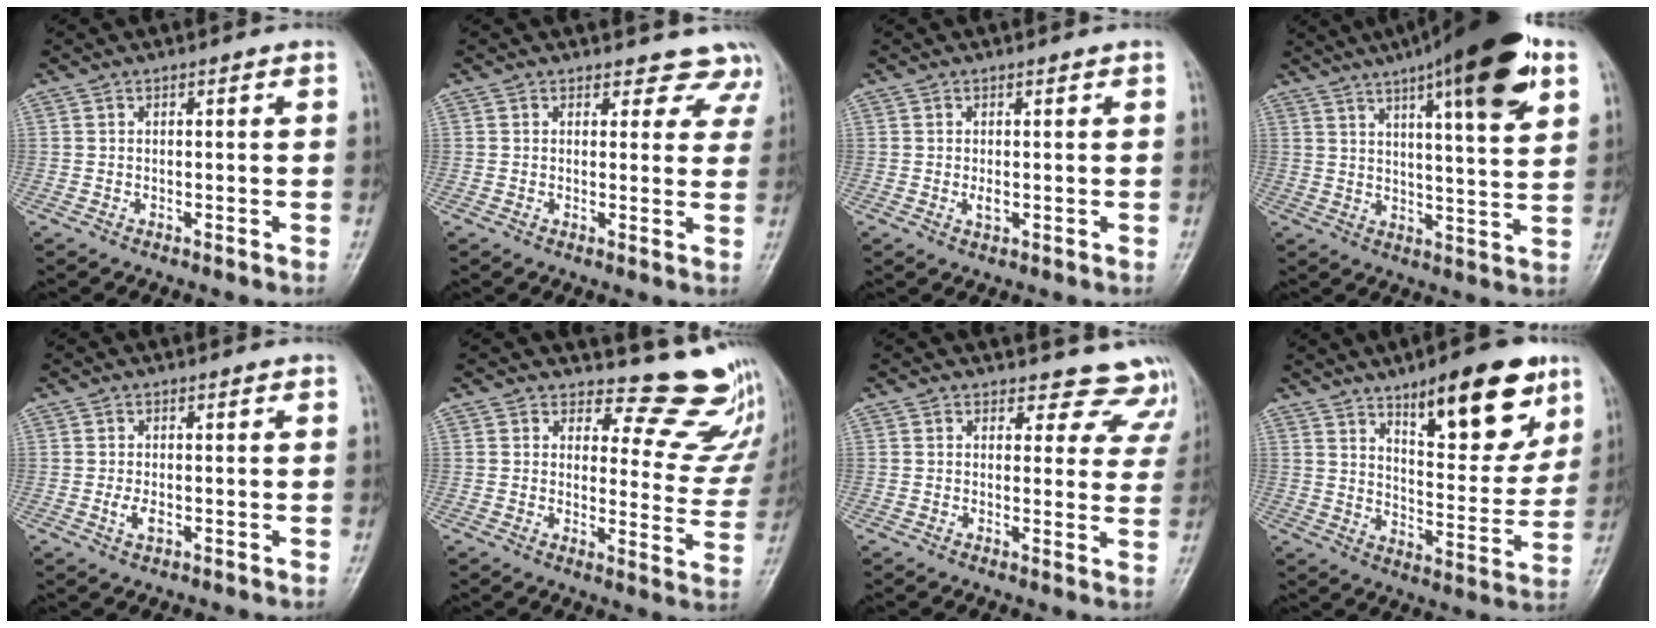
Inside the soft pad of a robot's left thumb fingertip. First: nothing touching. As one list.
[{"total": 6.9, "force": [5.9, 3.5, 0.1], "torque": [0.053, -0.025, 0.040]}, {"total": 1.6, "force": [0.1, 0.9, 1.4], "torque": [-0.024, -0.004, 0.004]}, {"total": 20.2, "force": [10.8, 4.1, 16.5], "torque": [-0.231, -0.021, 0.156]}, {"total": 2.2, "force": [-0.3, 1.2, 1.9], "torque": [-0.038, -0.004, -0.005]}, {"total": 13.4, "force": [12.6, 4.2, 1.9], "torque": [0.023, -0.139, 0.129]}, {"total": 9.9, "force": [9.0, 4.2, -0.3], "torque": [0.064, -0.053, 0.068]}, {"total": 18.5, "force": [10.8, 6.7, 13.5], "torque": [-0.144, -0.058, 0.165]}]